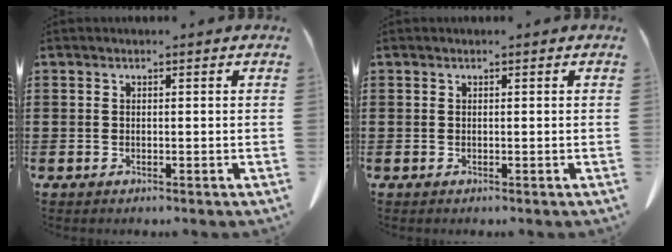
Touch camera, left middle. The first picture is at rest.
{"total": 0.0}